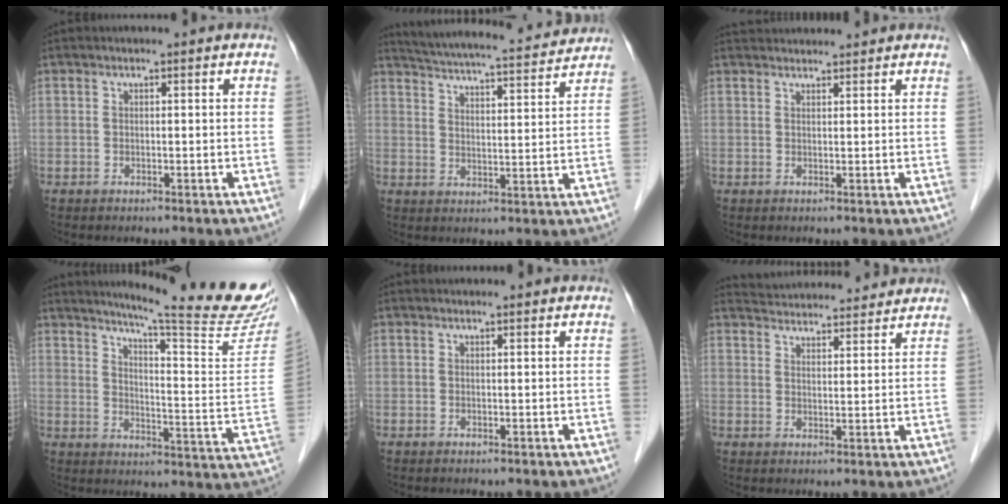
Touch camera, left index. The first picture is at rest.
{"total": 17.3, "force": [16.3, 1.4, 5.7], "torque": [-0.099, 0.004, 0.227]}
{"total": 4.7, "force": [4.6, 0.5, 0.7], "torque": [-0.012, 0.035, 0.069]}
{"total": 22.8, "force": [20.1, -0.6, 10.6], "torque": [-0.148, -0.104, 0.250]}
{"total": 1.1, "force": [1.1, 0.1, 0.1], "torque": [-0.009, 0.007, 0.013]}
{"total": 12.4, "force": [12.0, 2.0, 2.5], "torque": [-0.034, 0.024, 0.164]}